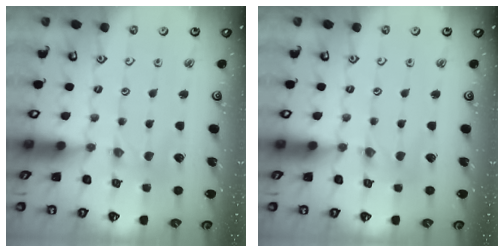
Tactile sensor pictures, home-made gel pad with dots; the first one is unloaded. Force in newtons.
{"total": 0.0}